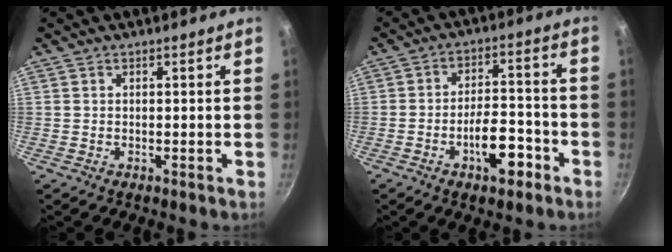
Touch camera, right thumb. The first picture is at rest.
{"total": 9.3, "force": [-4.6, 4.2, 7.0], "torque": [-0.086, 0.040, -0.070]}